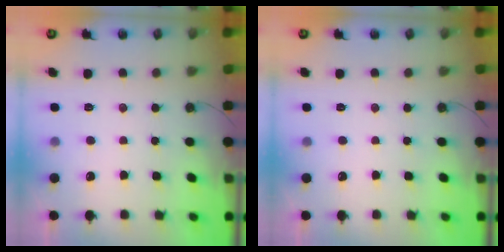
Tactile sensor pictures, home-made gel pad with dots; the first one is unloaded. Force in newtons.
{"total": 0.0}